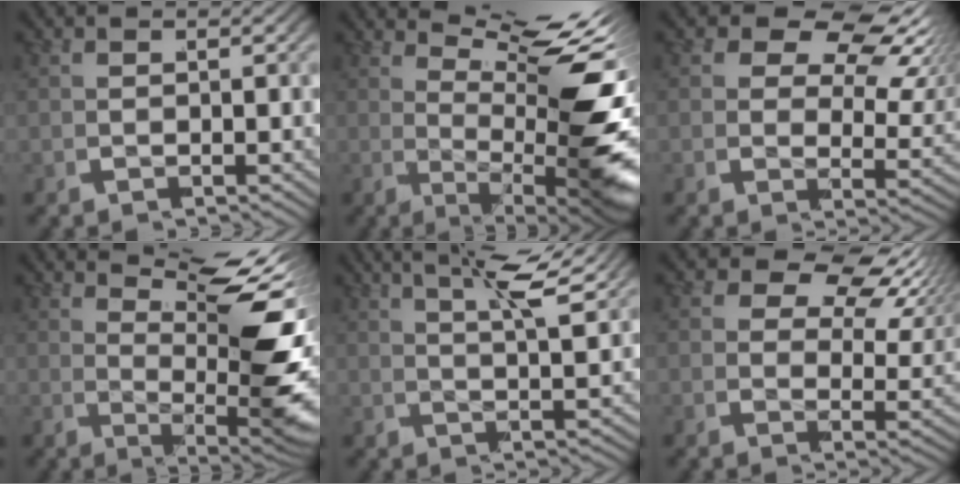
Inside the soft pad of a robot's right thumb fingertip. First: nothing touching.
{"total": 12.7, "force": [2.1, 4.8, 11.5], "torque": [-0.163, -0.016, 0.043]}
{"total": 7.5, "force": [3.7, 4.1, 5.1], "torque": [-0.066, 0.002, 0.050]}
{"total": 11.4, "force": [2.5, 4.0, 10.3], "torque": [-0.142, -0.009, 0.049]}
{"total": 5.8, "force": [4.1, 1.3, 3.9], "torque": [-0.060, 0.011, 0.060]}
{"total": 7.1, "force": [4.1, 3.6, 4.5], "torque": [-0.056, 0.006, 0.055]}